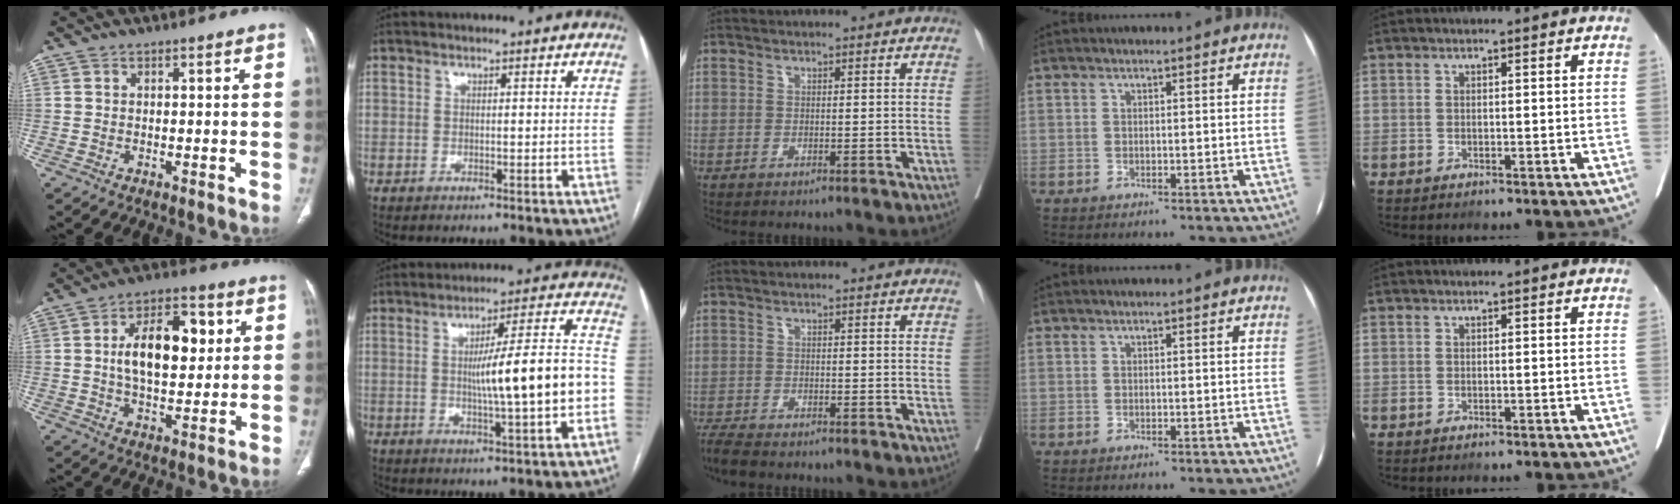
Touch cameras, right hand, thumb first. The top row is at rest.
{"thumb": {"total": 14.5, "force": [2.6, 8.0, 11.8], "torque": [-0.161, 0.006, 0.041]}, "index": {"total": 13.5, "force": [-1.6, 0.8, 13.4], "torque": [-0.204, 0.021, -0.022]}, "middle": {"total": 4.0, "force": [-3.6, 0.5, 1.8], "torque": [-0.033, -0.012, -0.064]}}